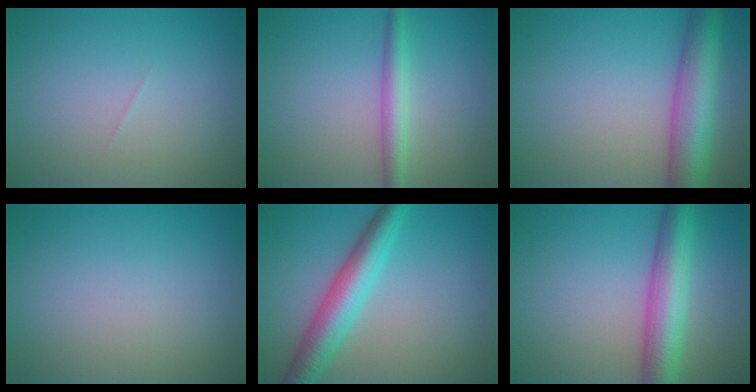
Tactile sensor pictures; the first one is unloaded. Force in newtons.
{"total": 2.6, "press": 2.6, "slide": 0.1}
{"total": 7.3, "press": 7.3, "slide": 0.3}
{"total": 0.0}
{"total": 5.4, "press": 5.4, "slide": 0.1}
{"total": 6.5, "press": 6.5, "slide": 0.4}